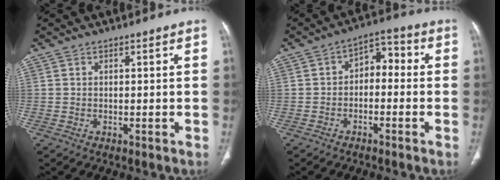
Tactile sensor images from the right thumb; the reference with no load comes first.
{"total": 6.0, "force": [-0.9, 4.0, 4.5], "torque": [-0.047, 0.039, -0.028]}